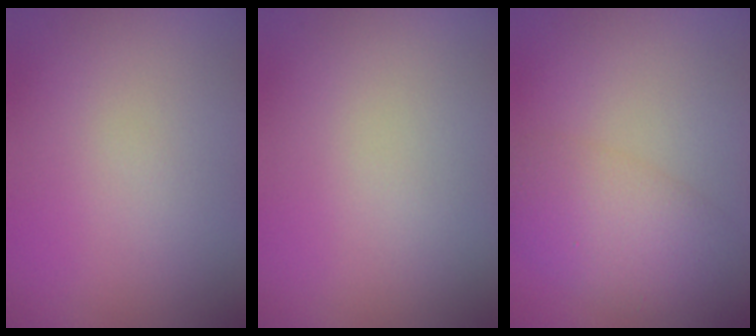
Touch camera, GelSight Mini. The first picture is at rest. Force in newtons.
{"total": 0.0}
{"total": 5.2, "press": 5.1, "slide": 0.3}